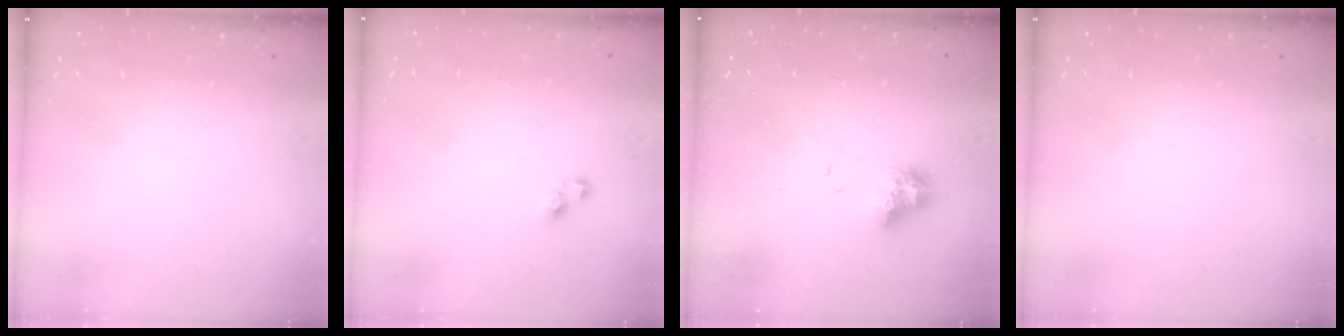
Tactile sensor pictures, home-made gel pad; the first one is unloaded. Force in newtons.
{"total": 3.4, "press": 3.4, "slide": 0.2}
{"total": 8.3, "press": 8.3, "slide": 1.1}
{"total": 0.0}